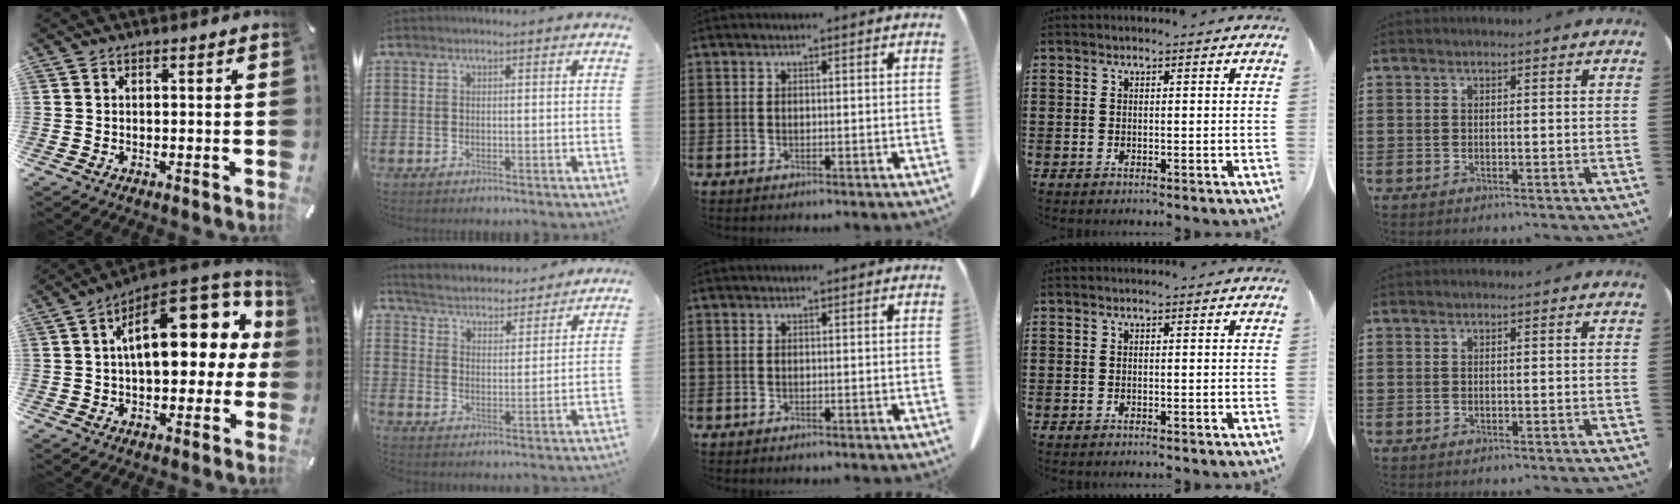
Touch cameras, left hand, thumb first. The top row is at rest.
{"thumb": {"total": 20.8, "force": [5.4, 10.7, 17.0], "torque": [-0.237, -0.029, 0.089]}, "index": {"total": 3.6, "force": [3.6, -0.1, 0.2], "torque": [-0.027, -0.032, 0.053]}}